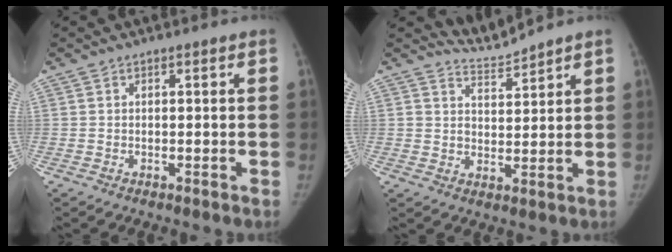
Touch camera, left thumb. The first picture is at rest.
{"total": 4.1, "force": [4.0, -0.6, -1.0], "torque": [0.026, -0.035, 0.081]}